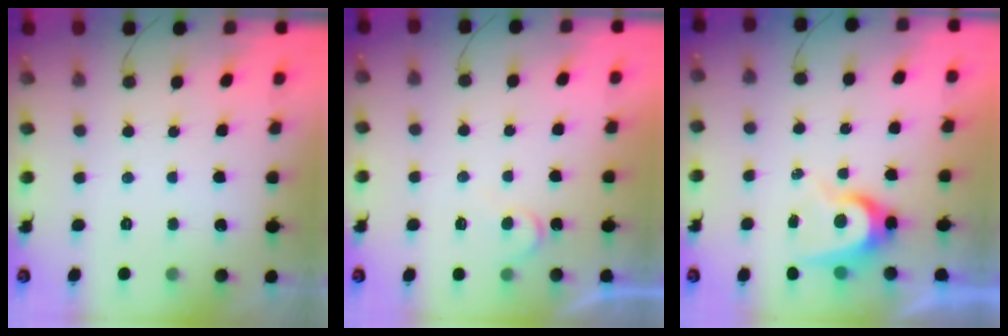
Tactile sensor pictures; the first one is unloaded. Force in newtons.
{"total": 4.0, "press": 4.0, "slide": 0.3}
{"total": 7.4, "press": 7.4, "slide": 0.3}